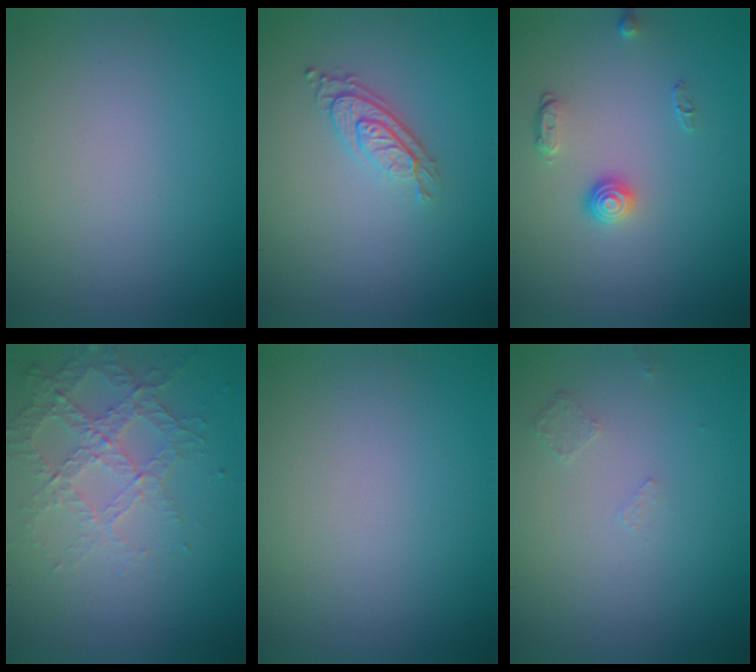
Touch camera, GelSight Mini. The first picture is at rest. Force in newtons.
{"total": 3.0, "press": 2.2, "slide": 2.0}
{"total": 1.7, "press": 1.4, "slide": 1.0}
{"total": 4.1, "press": 2.9, "slide": 3.0}
{"total": 0.0}
{"total": 0.6, "press": 0.5, "slide": 0.4}